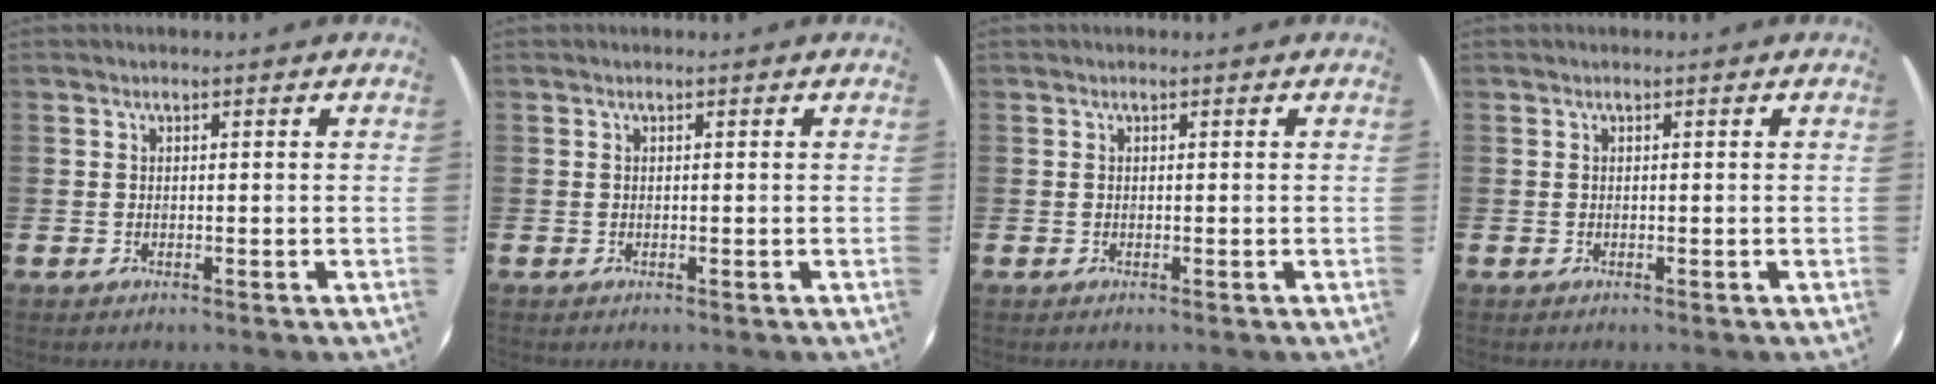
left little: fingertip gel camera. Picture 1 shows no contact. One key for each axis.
{"total": 0.0}
{"total": 0.0}
{"total": 0.0}